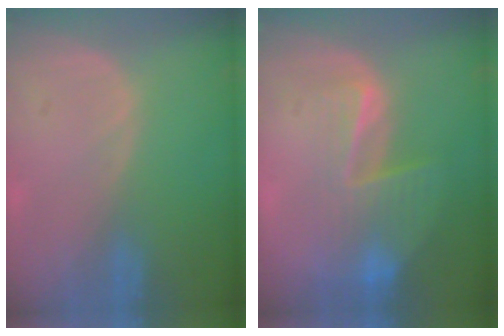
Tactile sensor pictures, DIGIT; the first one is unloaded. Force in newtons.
{"total": 7.8, "press": 6.9, "slide": 3.7}